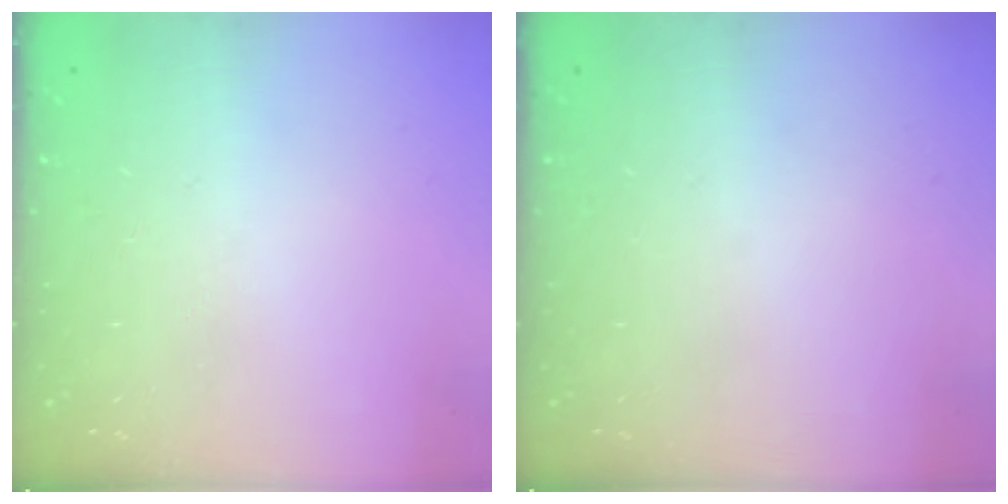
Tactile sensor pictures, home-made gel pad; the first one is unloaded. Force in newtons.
{"total": 0.0}